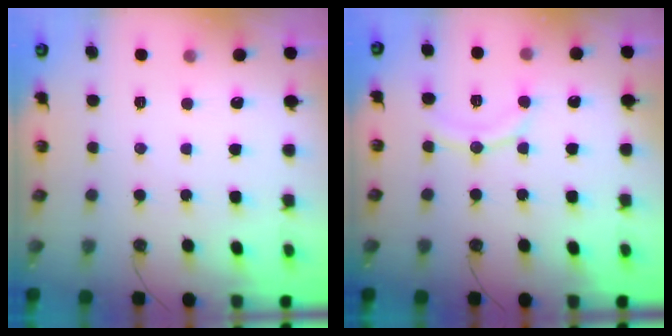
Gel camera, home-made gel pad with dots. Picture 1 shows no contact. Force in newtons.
{"total": 8.9, "press": 8.9, "slide": 1.0}